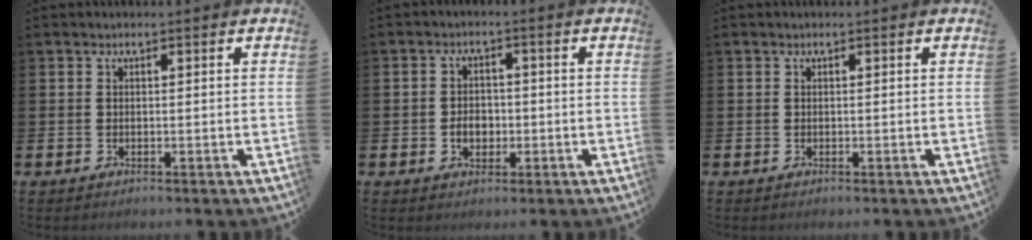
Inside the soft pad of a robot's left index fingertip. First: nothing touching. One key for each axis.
{"total": 3.0, "fx": -0.8, "fy": 2.3, "fz": 1.7, "tx": -0.017, "ty": -0.003, "tz": -0.022}
{"total": 0.0}